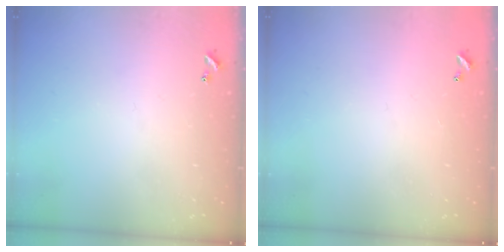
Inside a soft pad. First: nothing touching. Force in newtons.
{"total": 2.8, "press": 2.8, "slide": 0.1}